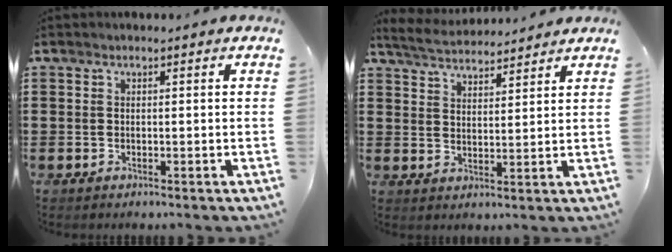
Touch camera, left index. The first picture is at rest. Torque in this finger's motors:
{"motor_torque": [1.08, -1.05, 0.07, 0.00]}